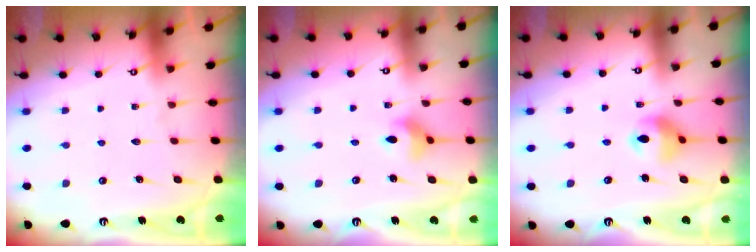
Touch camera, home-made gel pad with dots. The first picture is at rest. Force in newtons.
{"total": 6.3, "press": 6.1, "slide": 1.5}
{"total": 10.5, "press": 9.8, "slide": 3.5}